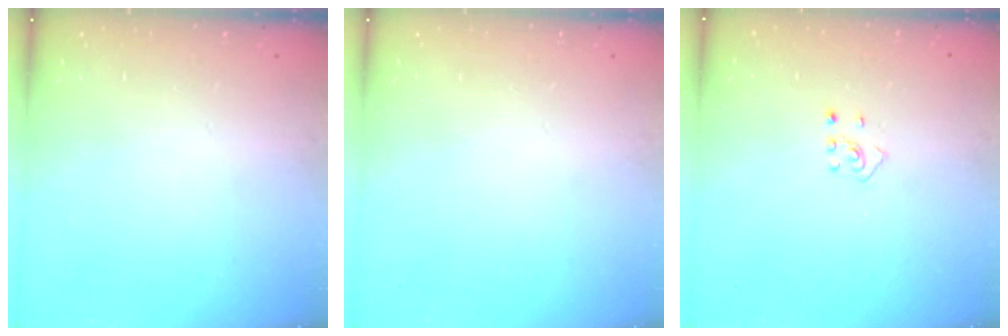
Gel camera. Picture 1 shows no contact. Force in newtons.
{"total": 0.0}
{"total": 2.7, "press": 2.6, "slide": 0.9}